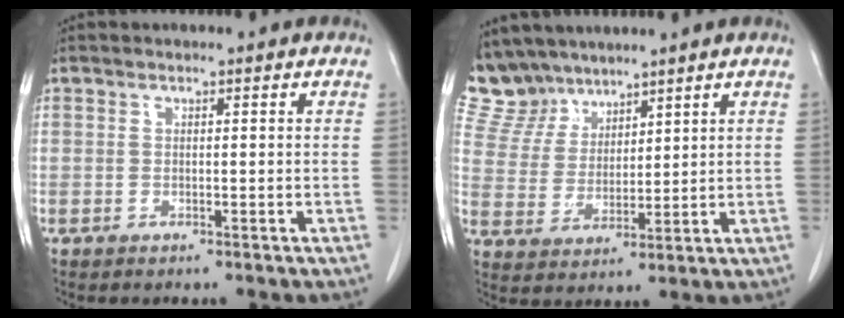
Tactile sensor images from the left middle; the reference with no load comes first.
{"total": 7.8, "force": [7.0, 3.4, 0.1], "torque": [-0.010, 0.009, 0.154]}